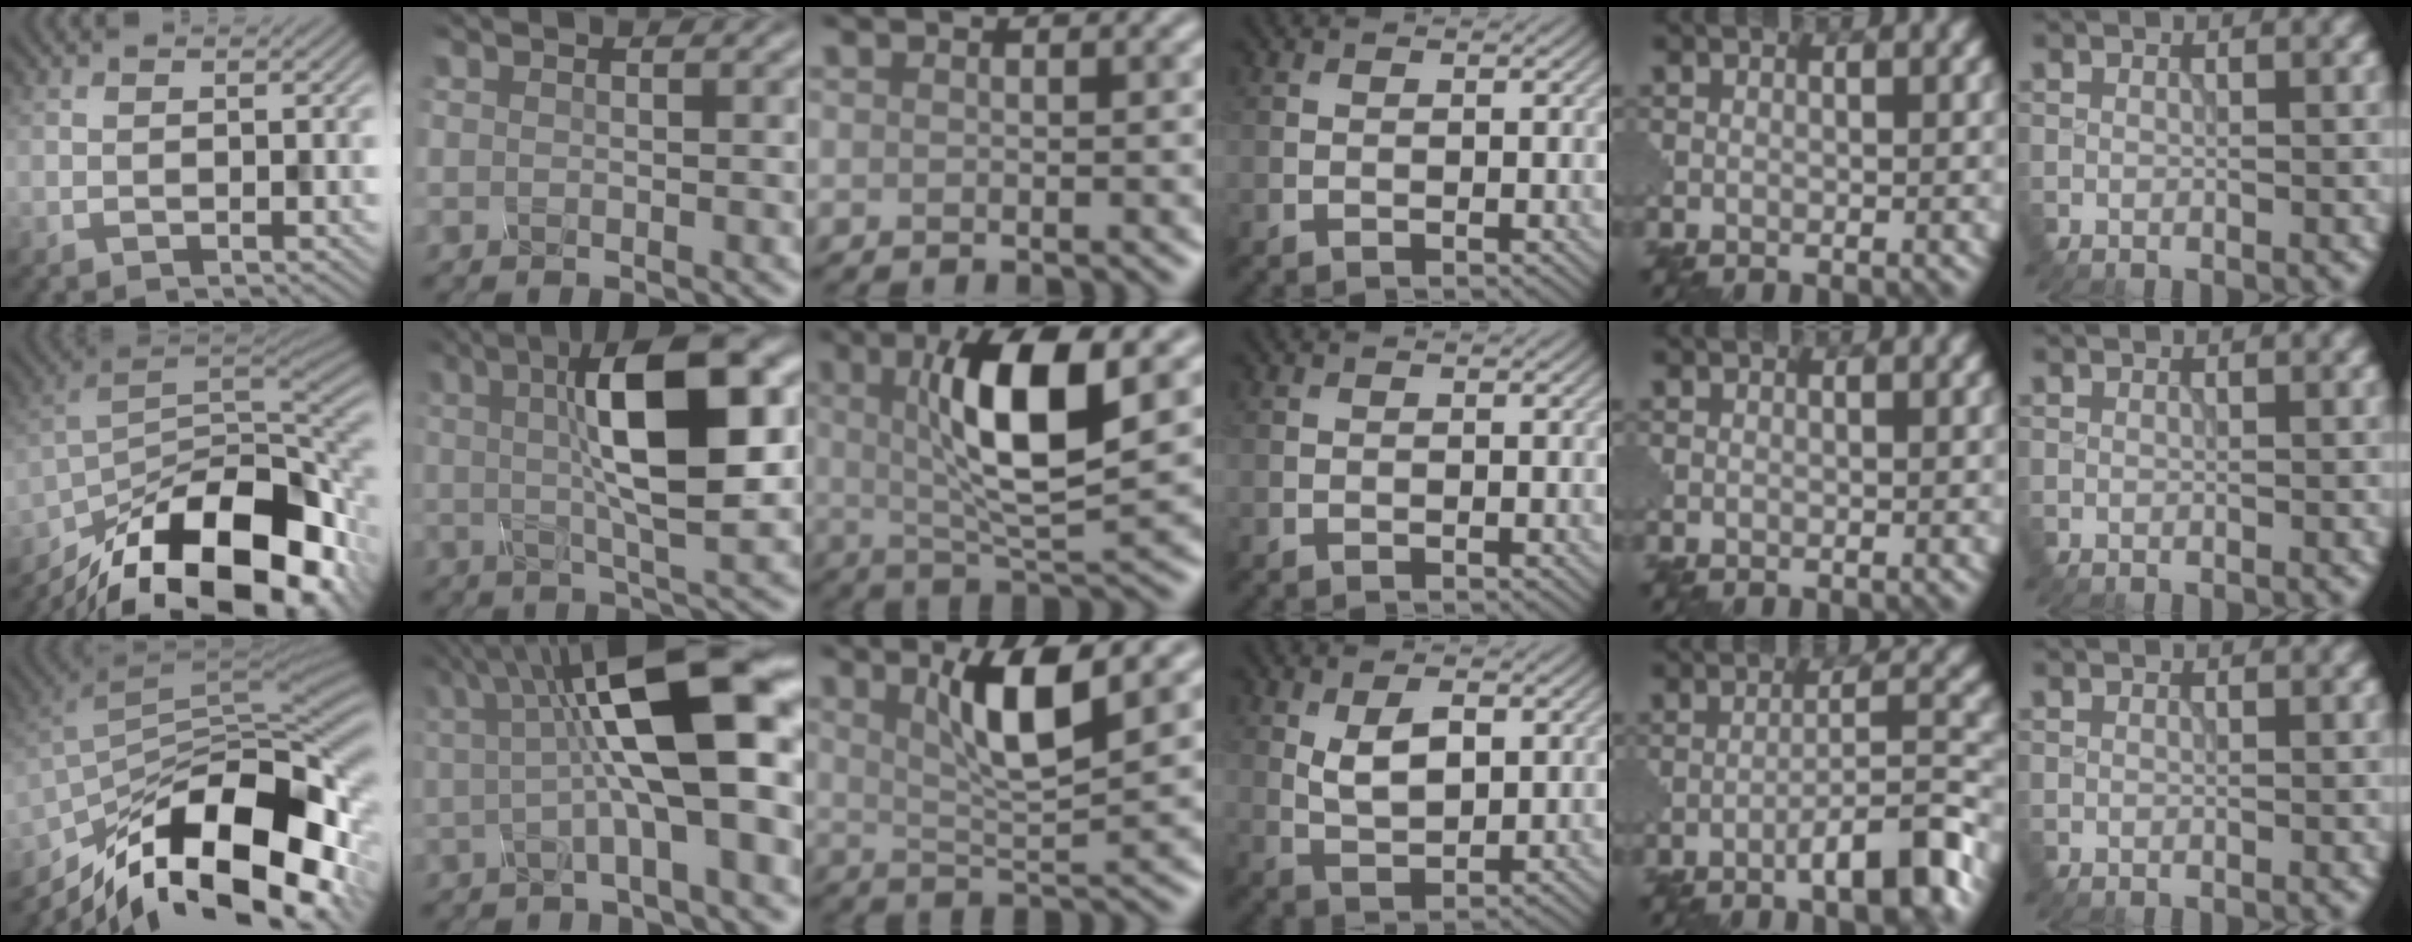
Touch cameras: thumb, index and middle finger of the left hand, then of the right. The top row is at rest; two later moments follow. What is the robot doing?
{"motion": "assemble", "object": "glue stick"}